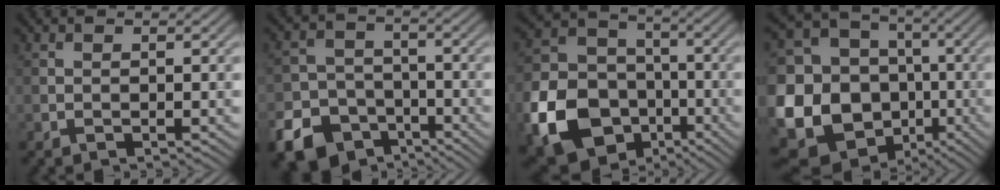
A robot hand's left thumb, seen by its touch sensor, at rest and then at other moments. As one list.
[{"total": 12.7, "force": [-8.0, 9.1, 3.8], "torque": [-0.097, -0.051, -0.140]}, {"total": 15.9, "force": [-6.2, 12.2, 8.0], "torque": [-0.207, -0.047, -0.121]}, {"total": 23.3, "force": [-6.7, 20.1, 9.7], "torque": [-0.253, -0.012, -0.133]}]